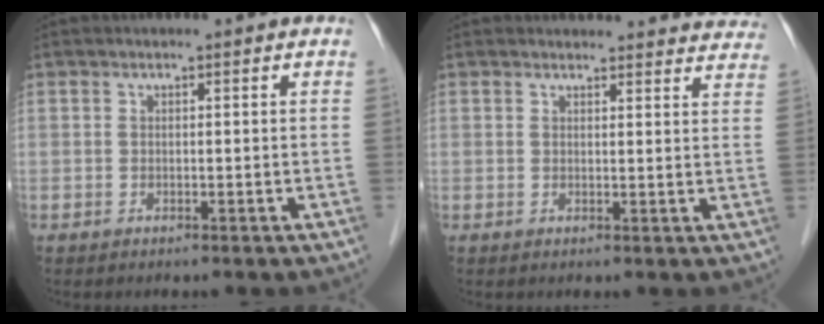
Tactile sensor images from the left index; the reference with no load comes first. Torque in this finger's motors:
{"motor_torque": [0.26, -0.35, -0.03, -0.02]}